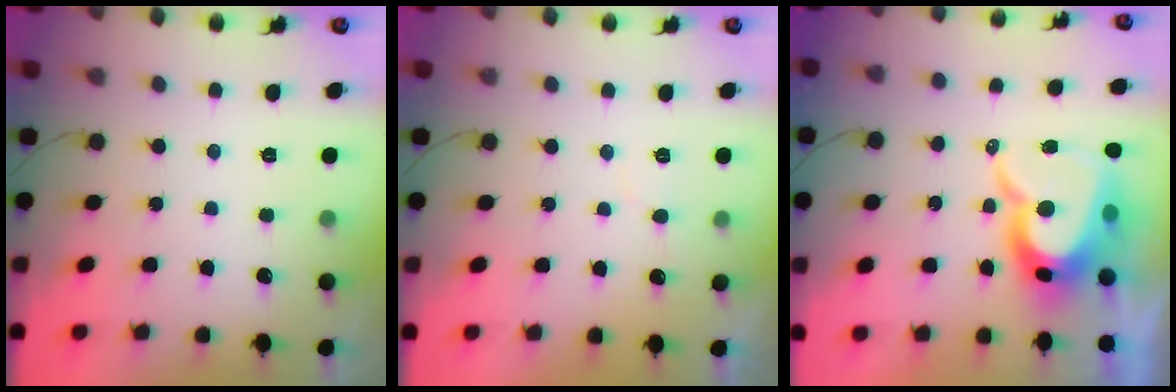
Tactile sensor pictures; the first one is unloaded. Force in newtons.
{"total": 3.2, "press": 3.2, "slide": 0.2}
{"total": 15.4, "press": 15.3, "slide": 1.3}